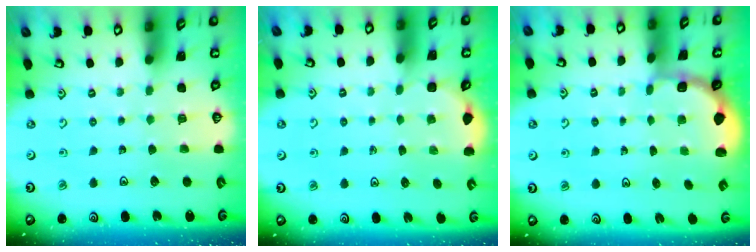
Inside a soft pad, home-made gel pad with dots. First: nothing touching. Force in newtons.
{"total": 2.0, "press": 1.7, "slide": 1.1}
{"total": 1.9, "press": 1.7, "slide": 0.7}